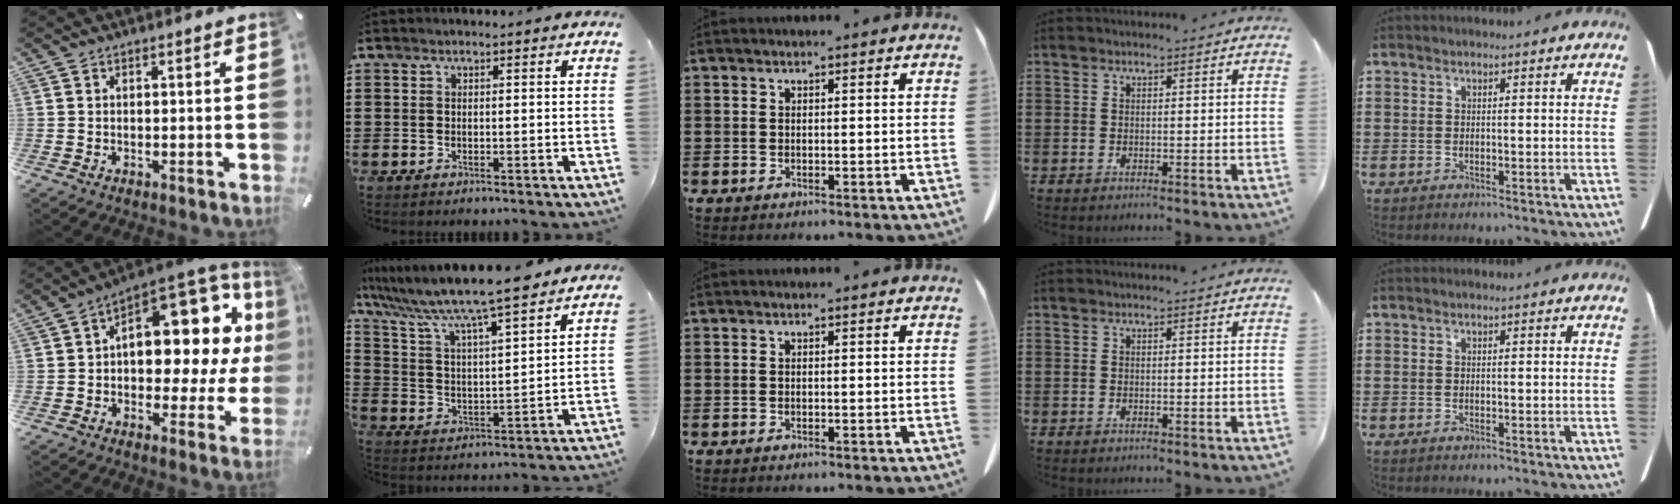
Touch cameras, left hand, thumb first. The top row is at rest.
{"thumb": {"total": 16.8, "force": [6.2, 9.8, 12.2], "torque": [-0.146, -0.070, 0.099]}, "index": {"total": 8.7, "force": [7.8, 0.2, 4.1], "torque": [-0.113, -0.052, 0.127]}}